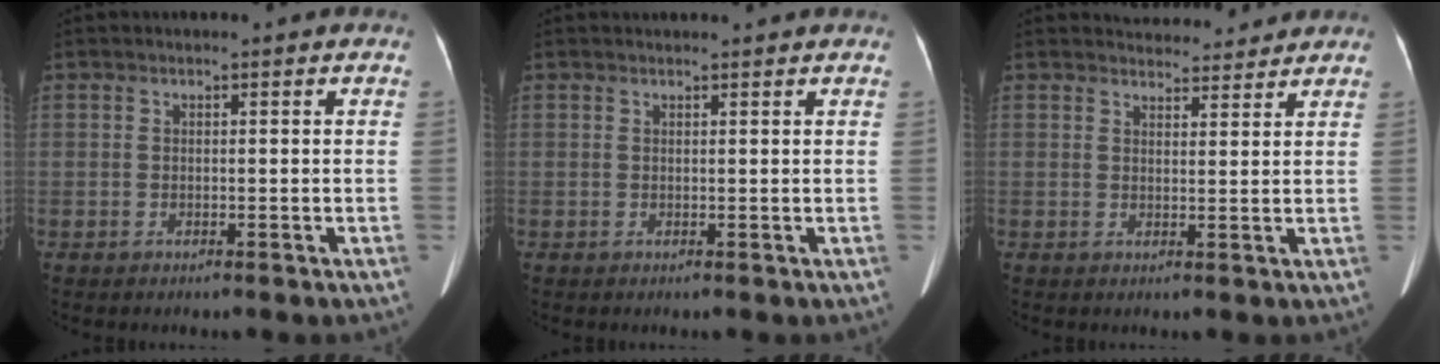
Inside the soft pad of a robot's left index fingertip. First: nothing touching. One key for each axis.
{"total": 3.0, "fx": 2.9, "fy": 0.1, "fz": 0.7, "tx": -0.008, "ty": 0.022, "tz": 0.036}
{"total": 5.4, "fx": 5.1, "fy": 1.6, "fz": 0.1, "tx": 0.002, "ty": 0.004, "tz": 0.058}